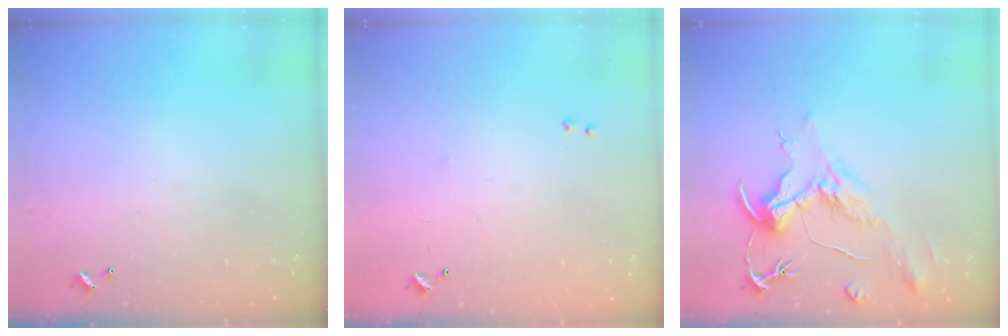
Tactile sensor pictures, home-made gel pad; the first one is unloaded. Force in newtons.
{"total": 7.0, "press": 6.9, "slide": 0.7}
{"total": 2.1, "press": 1.7, "slide": 1.3}